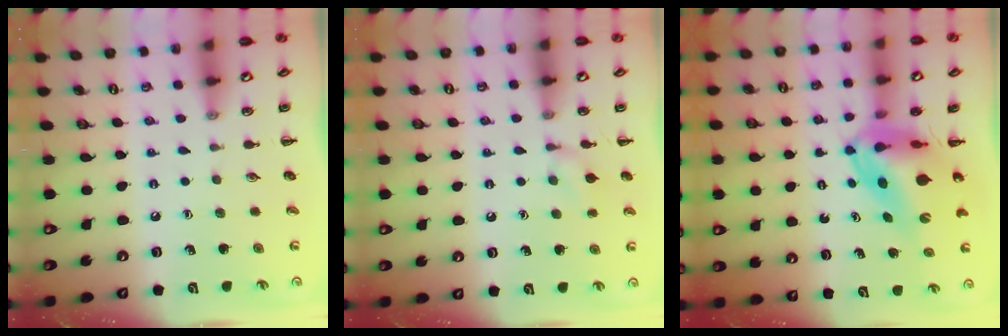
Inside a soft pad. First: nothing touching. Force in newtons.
{"total": 7.4, "press": 7.0, "slide": 2.4}
{"total": 9.1, "press": 8.8, "slide": 2.5}